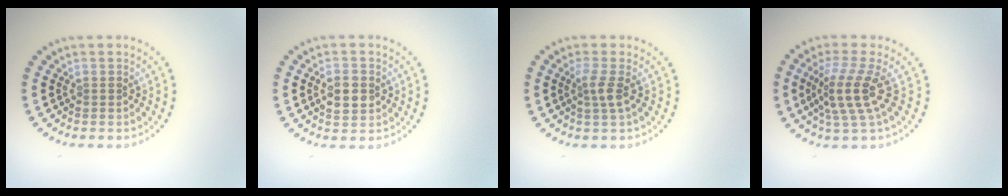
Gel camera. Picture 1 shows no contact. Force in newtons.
{"total": 2.6, "press": 2.6, "slide": 0.2}
{"total": 1.7, "press": 1.3, "slide": 1.1}
{"total": 3.7, "press": 2.8, "slide": 2.5}